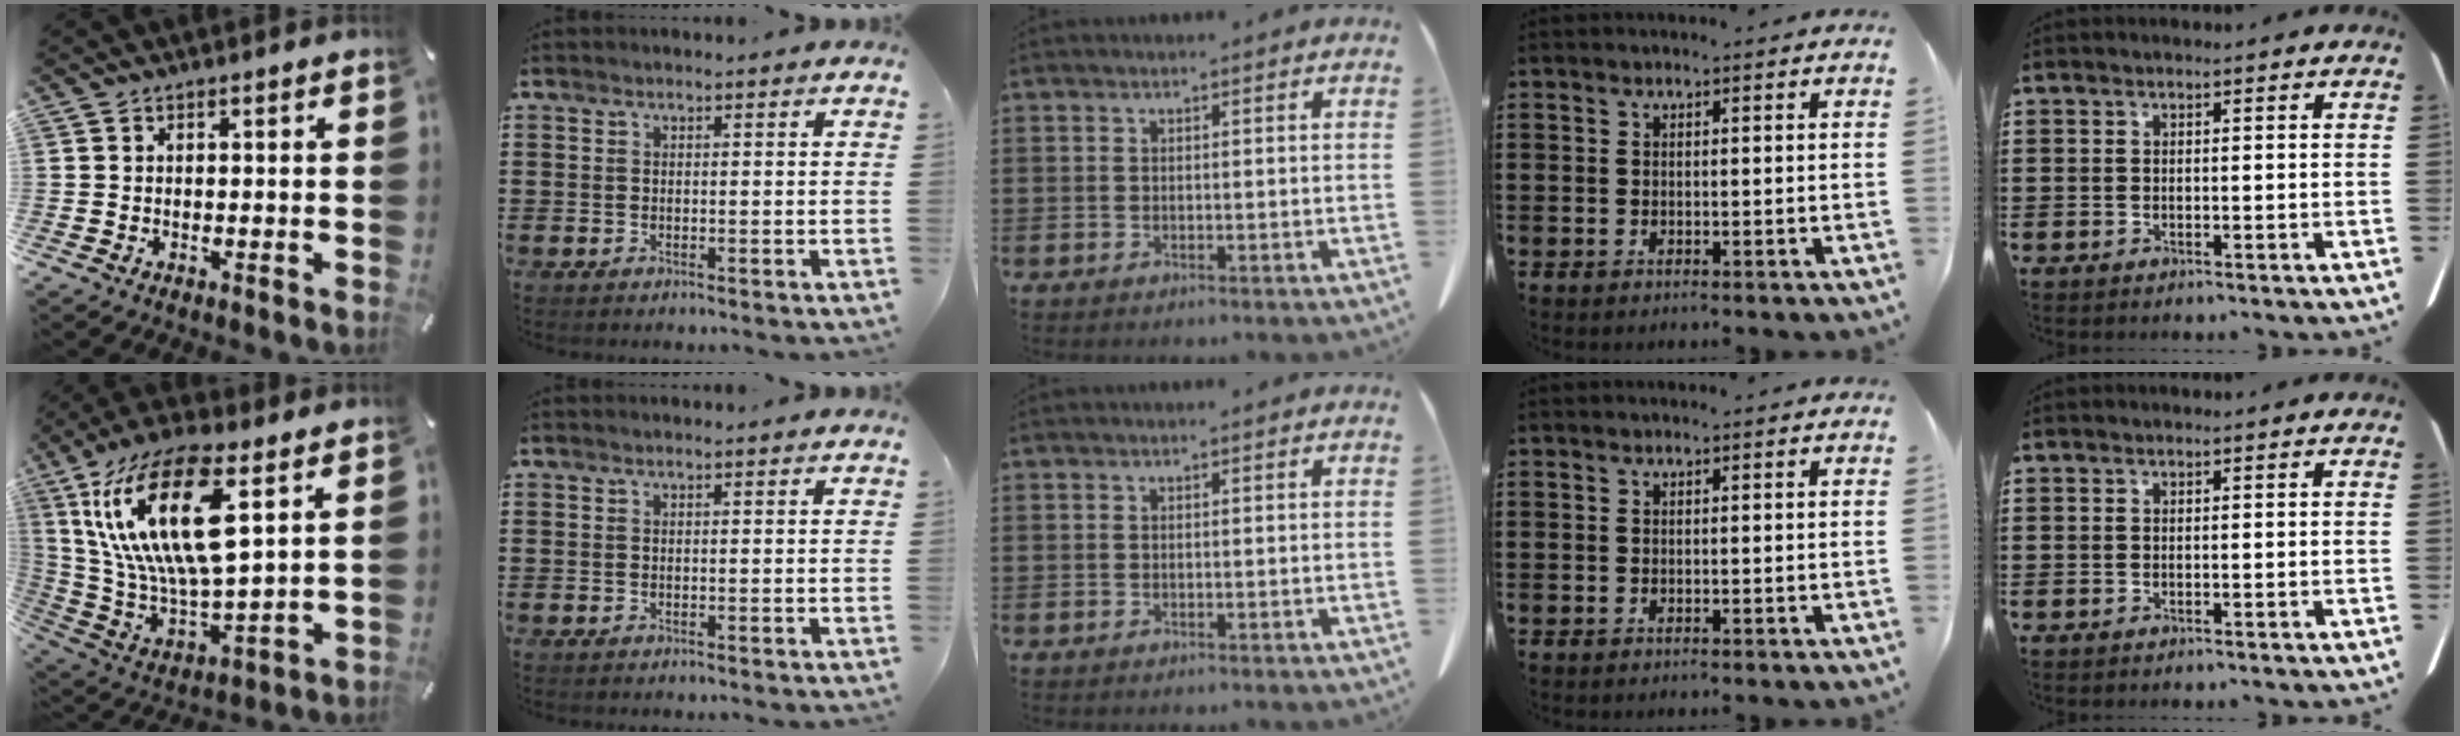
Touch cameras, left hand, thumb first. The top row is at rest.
{"thumb": {"total": 22.7, "force": [9.3, 8.7, 18.8], "torque": [-0.394, -0.028, 0.147]}}